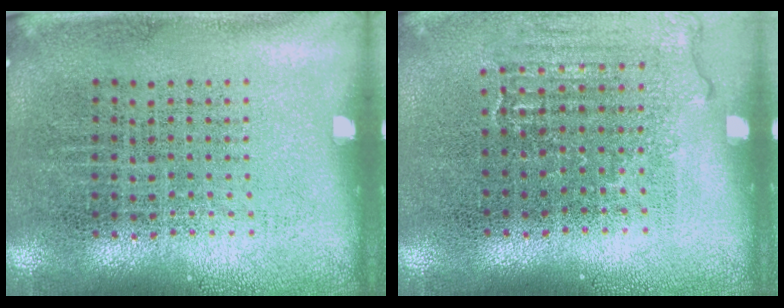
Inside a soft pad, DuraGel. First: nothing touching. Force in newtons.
{"total": 1.1, "press": 1.1, "slide": 0.2}